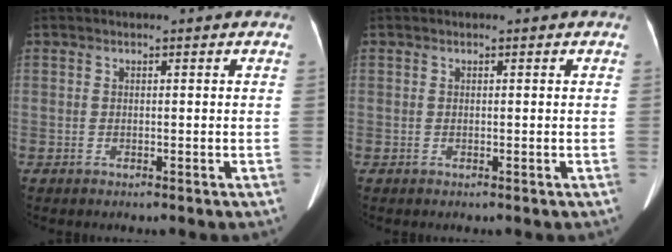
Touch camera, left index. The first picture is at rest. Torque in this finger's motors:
{"motor_torque": [0.01, 0.08, 0.00, 0.01]}